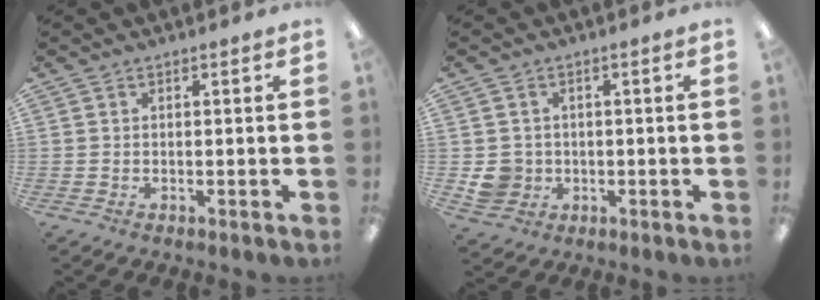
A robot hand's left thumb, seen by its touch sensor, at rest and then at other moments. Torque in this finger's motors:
{"motor_torque": [0.08, 1.24, 0.41, -0.55, 0.00]}